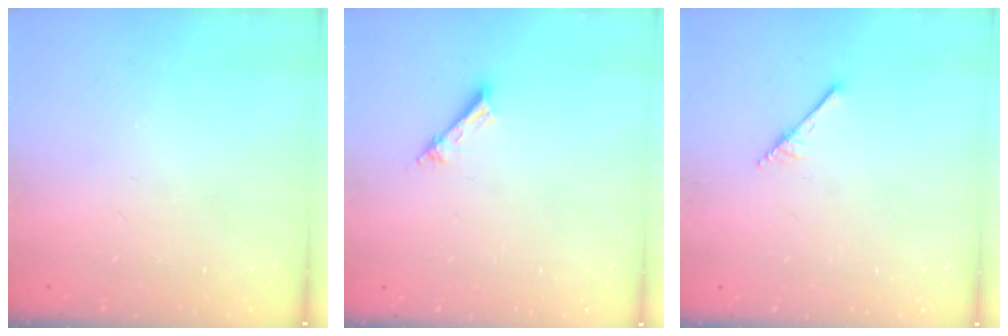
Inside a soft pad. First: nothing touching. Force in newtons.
{"total": 3.4, "press": 3.4, "slide": 0.1}
{"total": 1.9, "press": 1.9, "slide": 0.2}